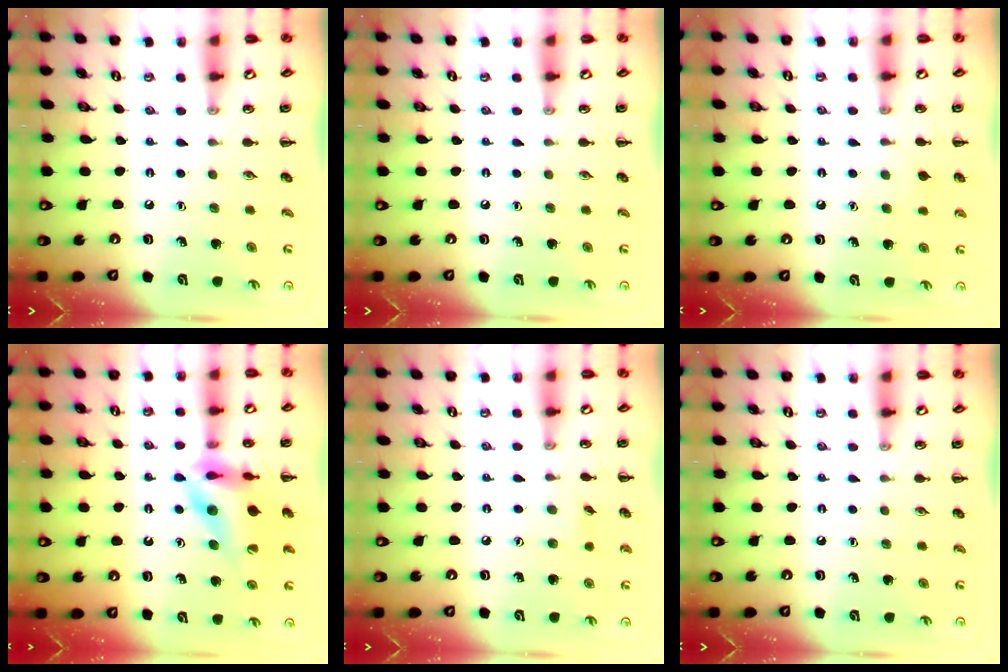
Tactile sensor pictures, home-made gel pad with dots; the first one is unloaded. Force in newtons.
{"total": 0.0}
{"total": 6.1, "press": 5.8, "slide": 1.7}
{"total": 13.4, "press": 12.8, "slide": 4.0}
{"total": 4.4, "press": 4.3, "slide": 0.9}
{"total": 0.0}